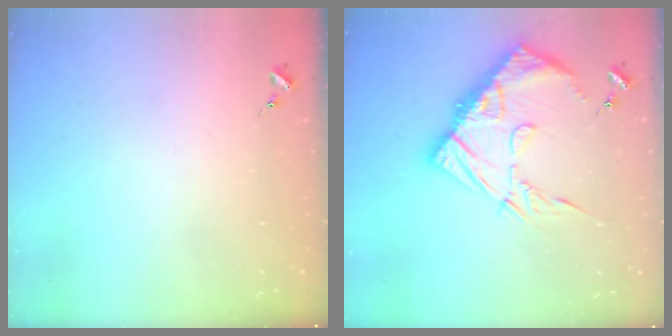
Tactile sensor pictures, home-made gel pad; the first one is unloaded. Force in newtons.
{"total": 16.8, "press": 16.7, "slide": 1.7}